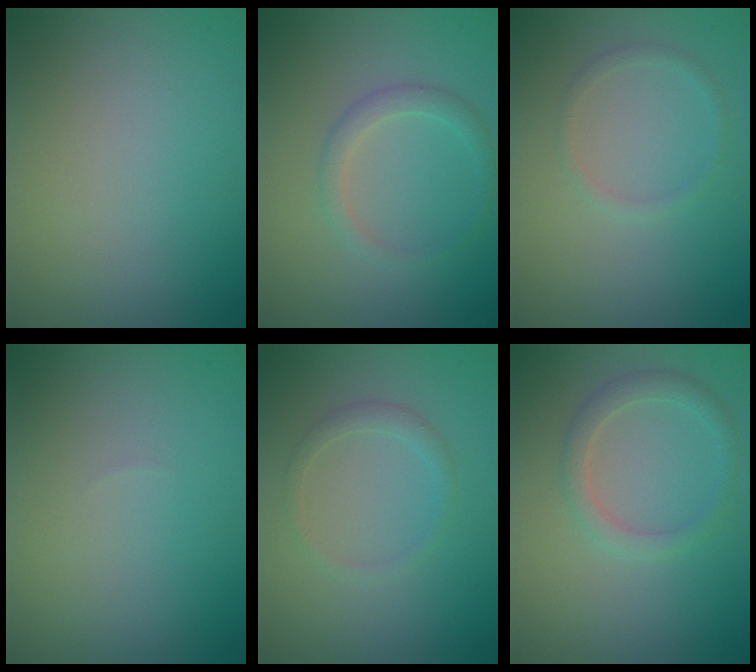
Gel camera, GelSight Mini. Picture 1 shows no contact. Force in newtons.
{"total": 1.8, "press": 1.8, "slide": 0.2}
{"total": 1.0, "press": 1.0, "slide": 0.0}
{"total": 0.0}
{"total": 1.3, "press": 1.3, "slide": 0.2}
{"total": 2.0, "press": 2.0, "slide": 0.0}